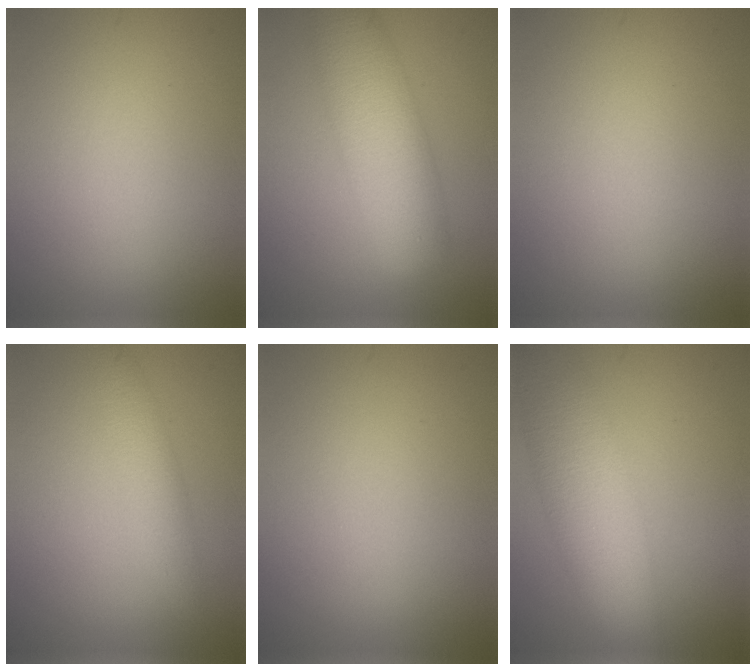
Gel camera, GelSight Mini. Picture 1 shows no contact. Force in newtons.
{"total": 7.2, "press": 7.2, "slide": 0.4}
{"total": 0.0}
{"total": 2.5, "press": 2.5, "slide": 0.1}
{"total": 0.0}
{"total": 8.5, "press": 8.4, "slide": 0.6}